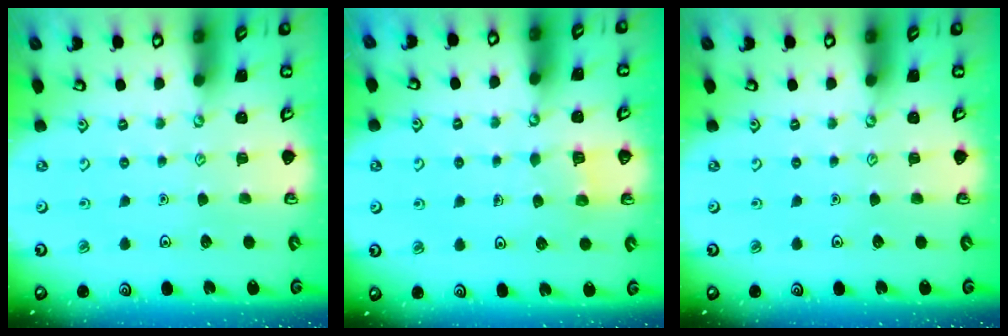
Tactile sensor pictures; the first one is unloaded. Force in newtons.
{"total": 3.8, "press": 3.7, "slide": 0.3}
{"total": 0.0}